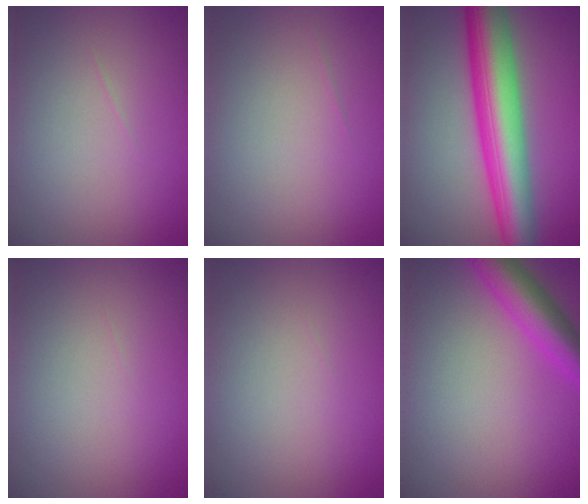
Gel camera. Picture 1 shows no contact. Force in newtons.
{"total": 0.0}
{"total": 10.0, "press": 10.0, "slide": 0.2}
{"total": 0.0}
{"total": 0.0}
{"total": 5.2, "press": 5.1, "slide": 0.2}